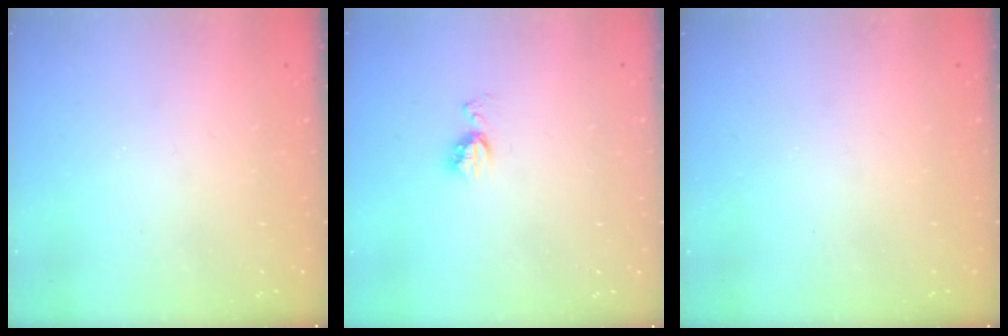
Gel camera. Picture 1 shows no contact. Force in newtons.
{"total": 5.8, "press": 5.7, "slide": 0.6}
{"total": 0.0}